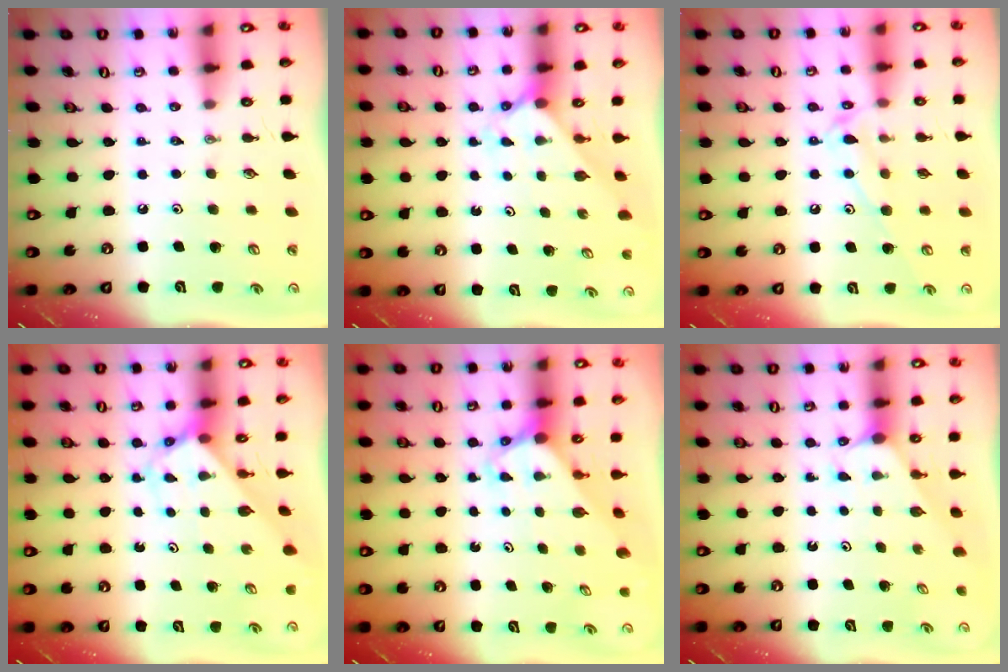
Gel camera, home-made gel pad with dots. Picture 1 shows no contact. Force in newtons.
{"total": 2.1, "press": 2.1, "slide": 0.3}
{"total": 11.9, "press": 11.9, "slide": 0.7}
{"total": 2.7, "press": 2.7, "slide": 0.1}
{"total": 3.1, "press": 3.1, "slide": 0.2}
{"total": 1.0, "press": 0.9, "slide": 0.2}